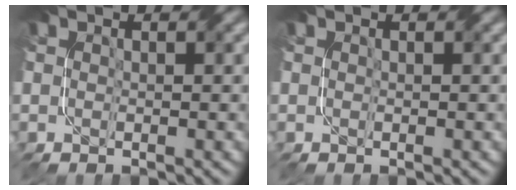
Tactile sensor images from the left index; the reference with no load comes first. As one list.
[{"total": 0.0}]